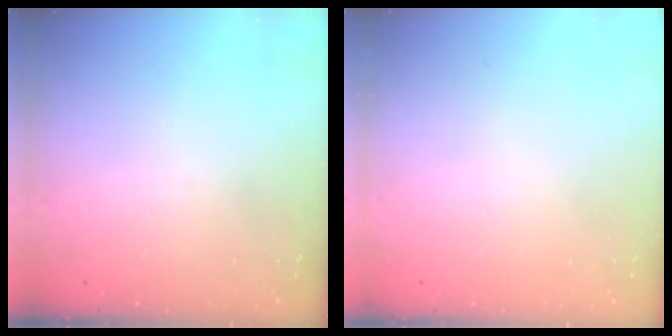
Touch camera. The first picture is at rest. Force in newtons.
{"total": 0.0}